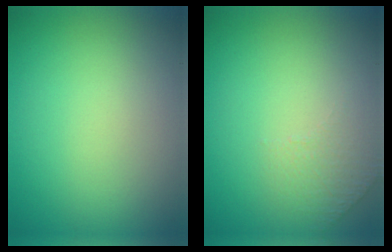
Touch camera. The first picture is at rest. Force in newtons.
{"total": 1.2, "press": 0.7, "slide": 0.9}